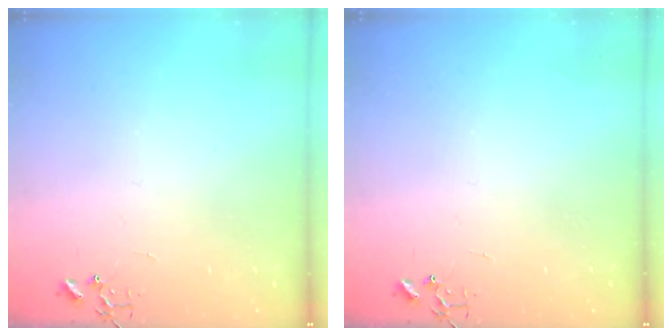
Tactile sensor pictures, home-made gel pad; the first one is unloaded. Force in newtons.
{"total": 0.0}